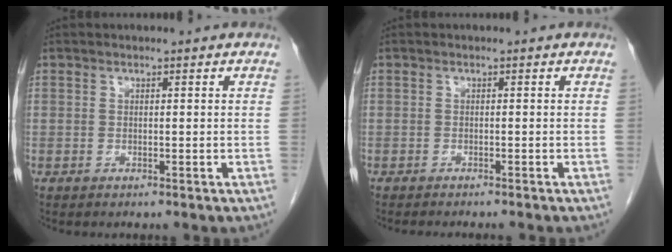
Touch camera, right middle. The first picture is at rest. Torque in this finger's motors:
{"motor_torque": [0.03, -0.03, 0.03, 0.00]}